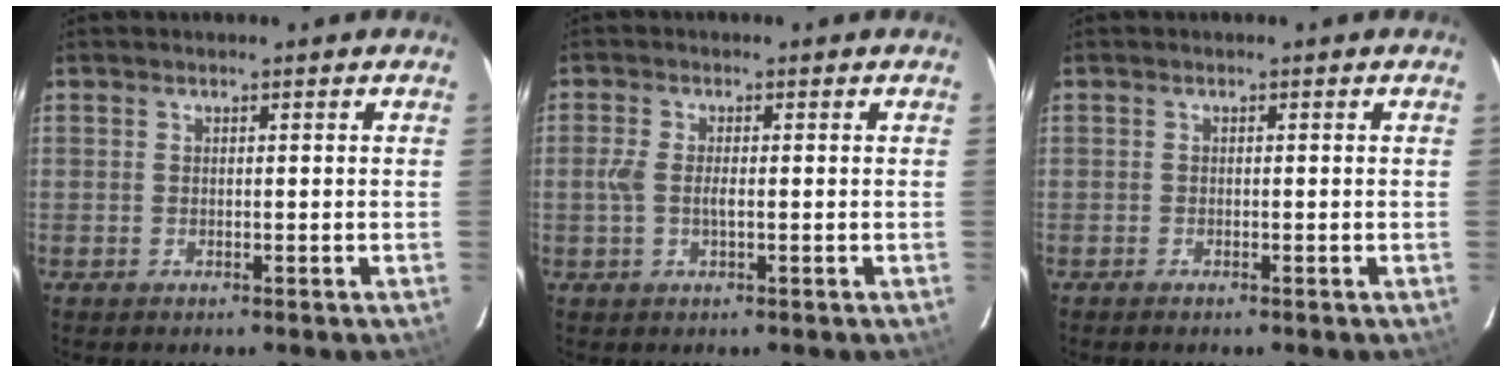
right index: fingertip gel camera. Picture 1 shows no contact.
{"total": 3.4, "force": [-0.4, 1.3, 3.1], "torque": [-0.066, 0.000, -0.007]}
{"total": 0.6, "force": [-0.5, 0.1, 0.2], "torque": [-0.004, -0.002, -0.011]}